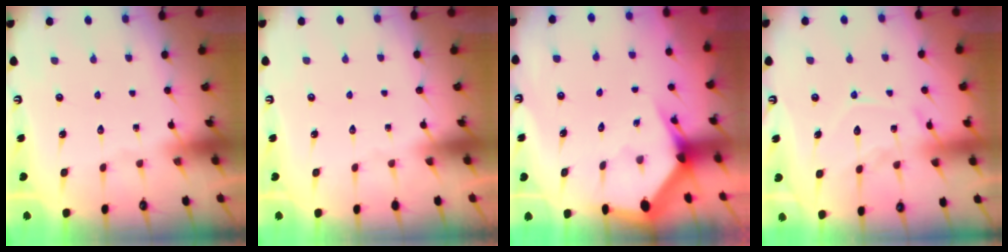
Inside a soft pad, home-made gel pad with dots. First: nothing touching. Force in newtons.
{"total": 0.0}
{"total": 2.9, "press": 2.9, "slide": 0.2}
{"total": 11.9, "press": 11.8, "slide": 0.9}